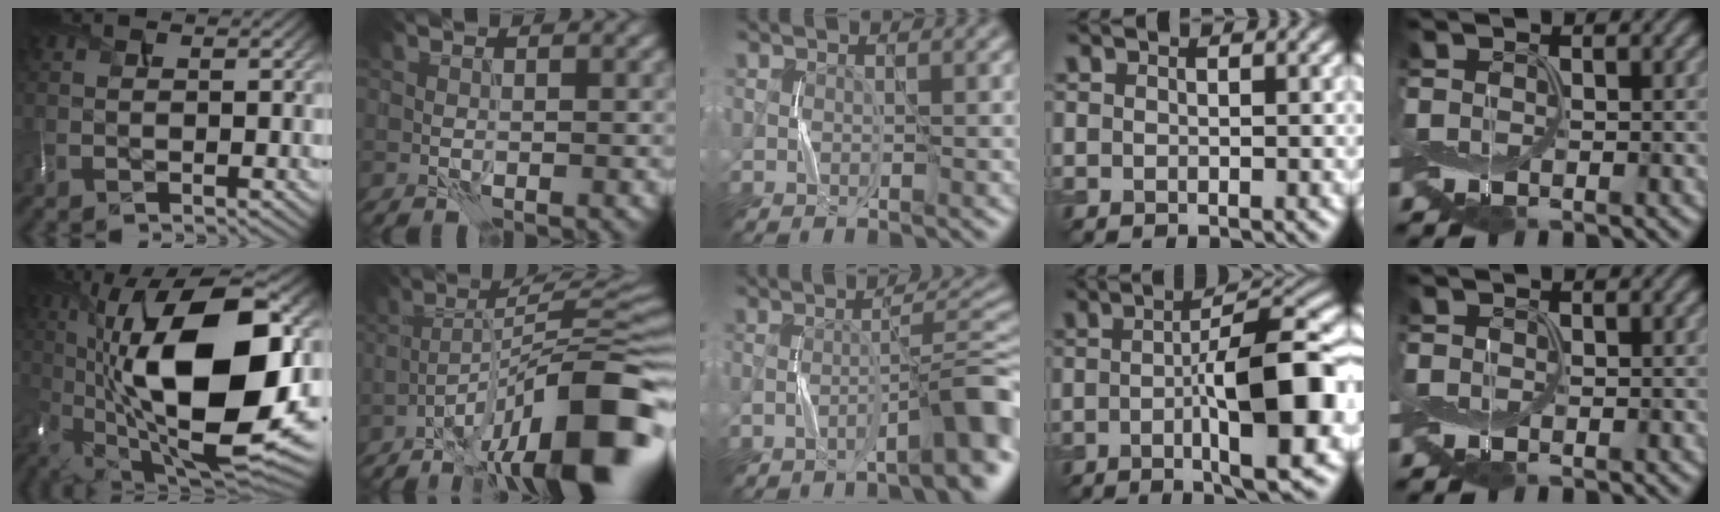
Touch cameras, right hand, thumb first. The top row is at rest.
{"thumb": {"total": 20.7, "force": [0.8, 9.2, 18.5], "torque": [-0.330, 0.004, 0.006]}, "index": {"total": 15.1, "force": [-8.4, 3.2, 12.1], "torque": [-0.178, 0.018, -0.138]}, "middle": {"total": 6.1, "force": [-3.8, 0.8, 4.7], "torque": [-0.059, 0.021, -0.060]}, "ring": {"total": 11.1, "force": [-1.6, 2.6, 10.6], "torque": [-0.143, 0.008, -0.021]}}